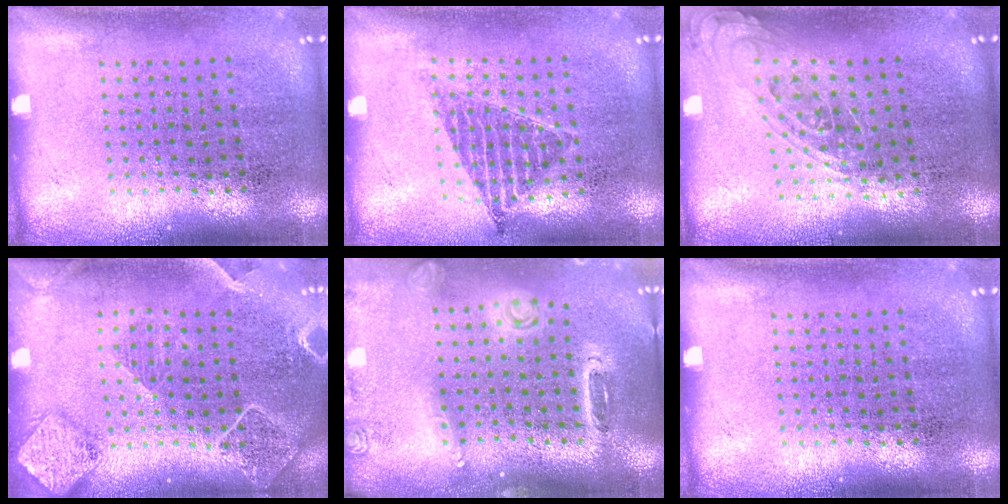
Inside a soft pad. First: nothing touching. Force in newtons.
{"total": 0.9, "press": 0.8, "slide": 0.3}
{"total": 0.7, "press": 0.7, "slide": 0.2}
{"total": 2.1, "press": 1.9, "slide": 0.7}
{"total": 1.5, "press": 1.5, "slide": 0.2}
{"total": 0.0}